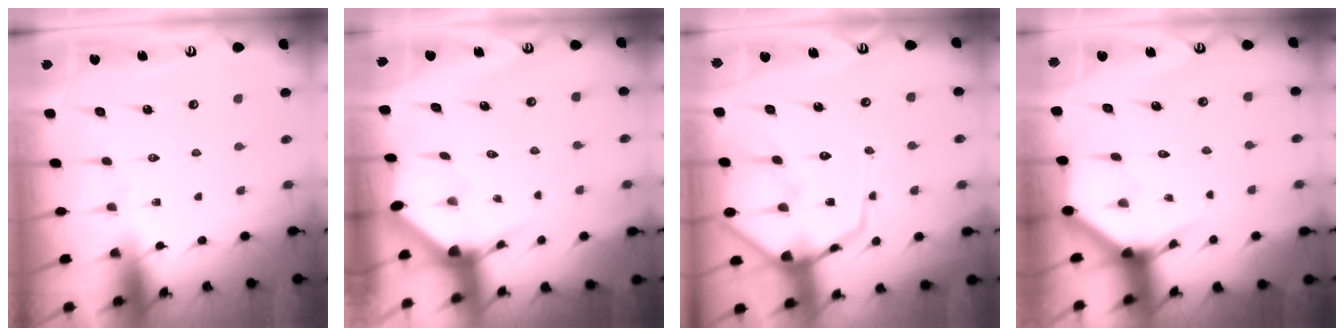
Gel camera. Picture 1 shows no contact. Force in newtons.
{"total": 3.0, "press": 3.0, "slide": 0.3}
{"total": 14.3, "press": 14.2, "slide": 1.4}
{"total": 3.9, "press": 3.9, "slide": 0.3}